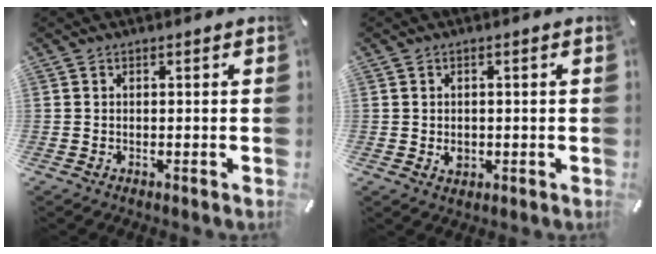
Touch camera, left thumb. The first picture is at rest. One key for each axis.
{"total": 2.3, "fx": -0.2, "fy": 1.8, "fz": 1.3, "tx": -0.026, "ty": 0.002, "tz": -0.005}